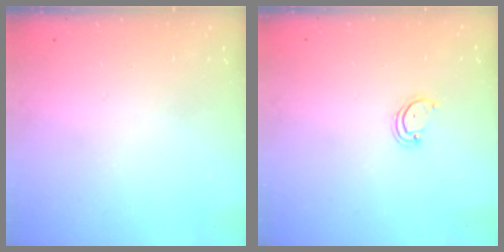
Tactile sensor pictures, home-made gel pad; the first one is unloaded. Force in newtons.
{"total": 3.0, "press": 3.0, "slide": 0.2}